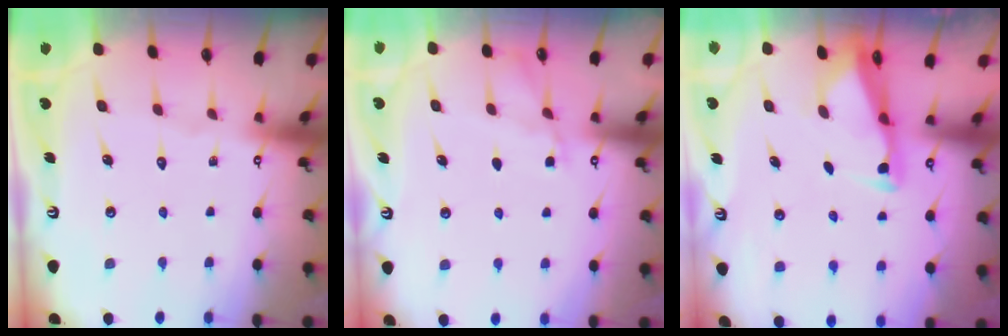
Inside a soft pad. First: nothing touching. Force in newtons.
{"total": 4.3, "press": 4.2, "slide": 0.8}
{"total": 2.7, "press": 2.6, "slide": 0.7}